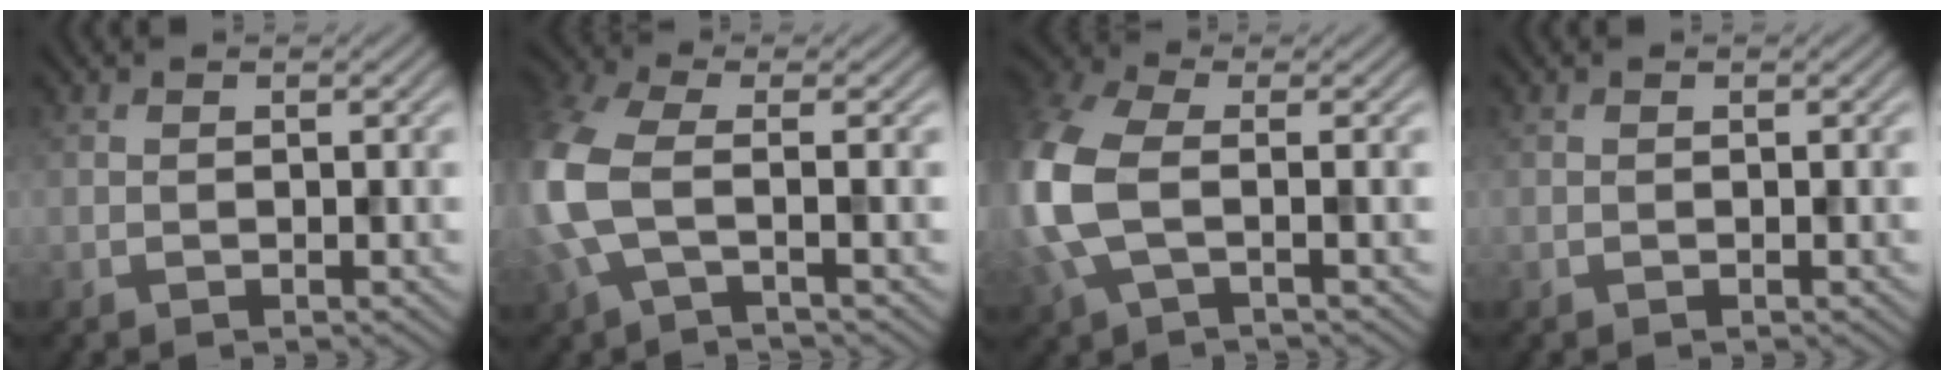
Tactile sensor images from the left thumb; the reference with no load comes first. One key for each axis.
{"total": 8.5, "fx": -0.7, "fy": 4.1, "fz": 7.4, "tx": -0.208, "ty": -0.004, "tz": -0.025}
{"total": 10.2, "fx": -0.1, "fy": 5.9, "fz": 8.4, "tx": -0.259, "ty": -0.003, "tz": -0.006}
{"total": 0.0}